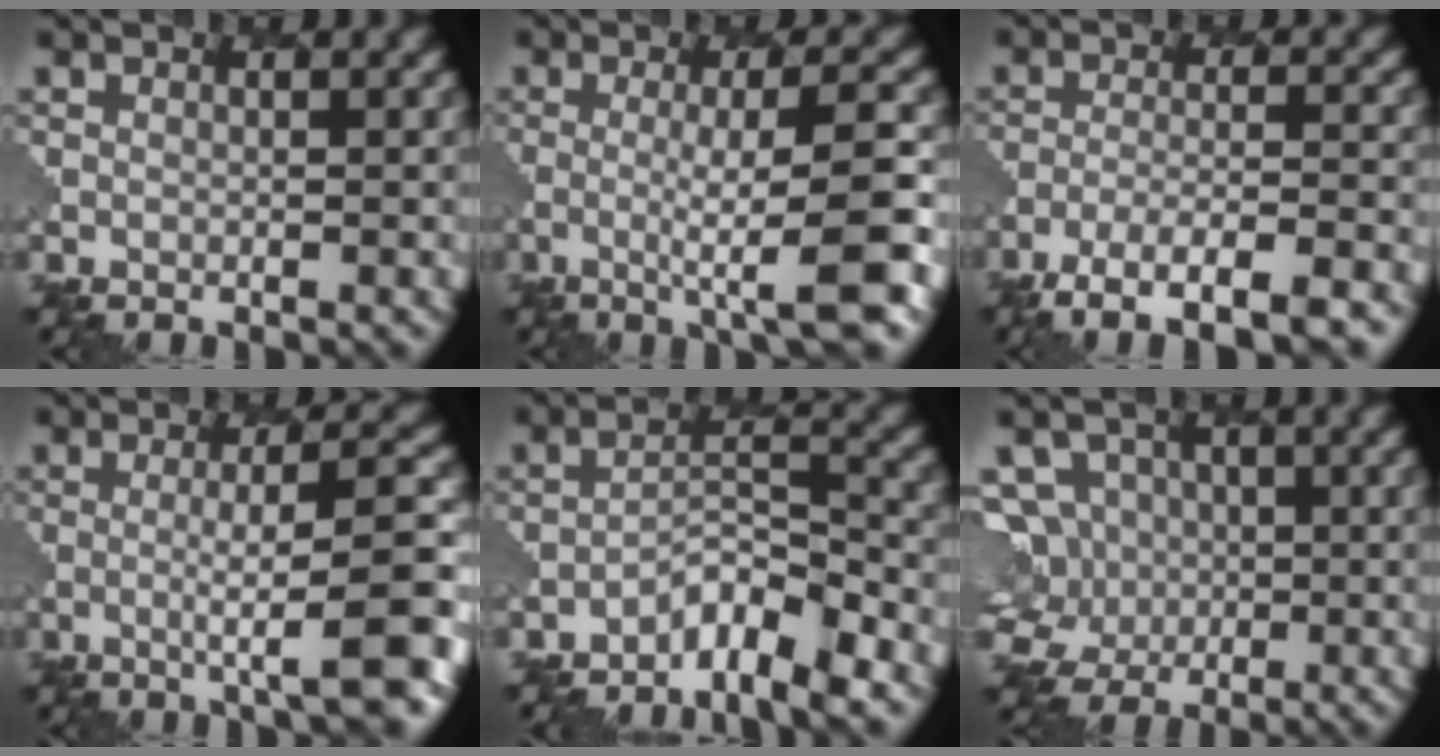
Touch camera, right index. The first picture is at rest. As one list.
[{"total": 6.8, "force": [-1.5, 1.1, 6.6], "torque": [-0.098, 0.001, -0.036]}, {"total": 7.3, "force": [-5.6, 1.6, 4.5], "torque": [-0.076, -0.001, -0.100]}, {"total": 7.7, "force": [-1.7, 1.2, 7.4], "torque": [-0.102, 0.011, -0.039]}, {"total": 4.2, "force": [-3.2, 0.7, 2.5], "torque": [-0.044, 0.007, -0.064]}, {"total": 7.3, "force": [1.1, 6.6, 3.1], "torque": [-0.074, 0.032, -0.011]}]